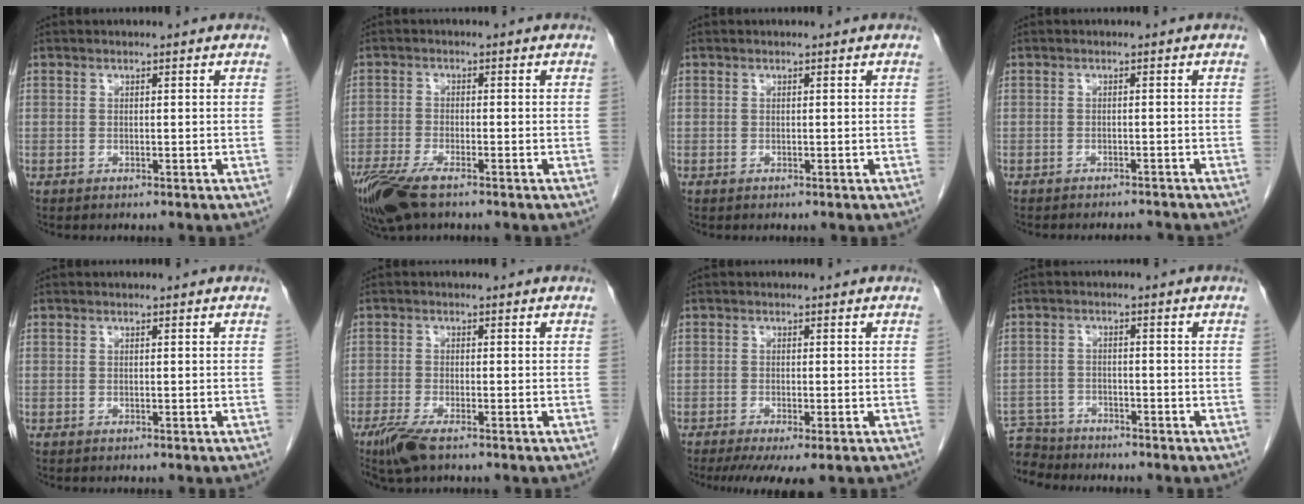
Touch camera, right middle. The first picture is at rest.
{"total": 8.3, "force": [-5.8, 2.2, 5.5], "torque": [-0.108, -0.020, -0.105]}
{"total": 0.0}
{"total": 4.4, "force": [-4.2, 0.7, 0.9], "torque": [-0.007, -0.005, -0.054]}
{"total": 0.0}
{"total": 5.0, "force": [-3.4, 0.9, 3.6], "torque": [-0.075, -0.014, -0.062]}
{"total": 5.7, "force": [-3.8, 1.1, 4.1], "torque": [-0.060, -0.016, -0.060]}
{"total": 6.8, "force": [-6.4, 2.1, 0.0], "torque": [0.000, -0.001, -0.117]}